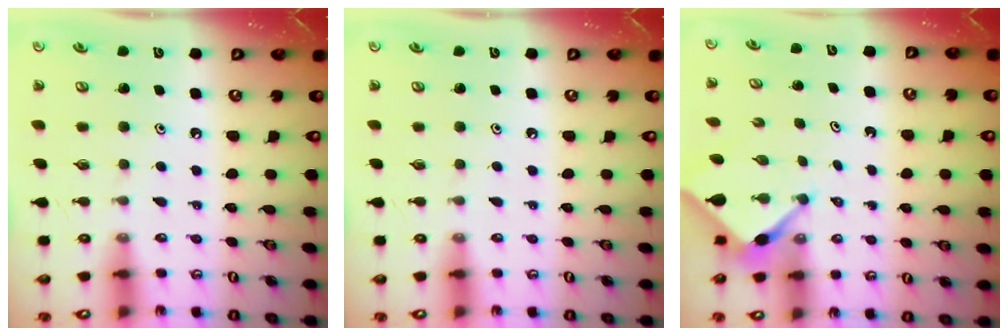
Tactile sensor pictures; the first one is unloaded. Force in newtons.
{"total": 0.0}
{"total": 3.8, "press": 3.8, "slide": 0.3}